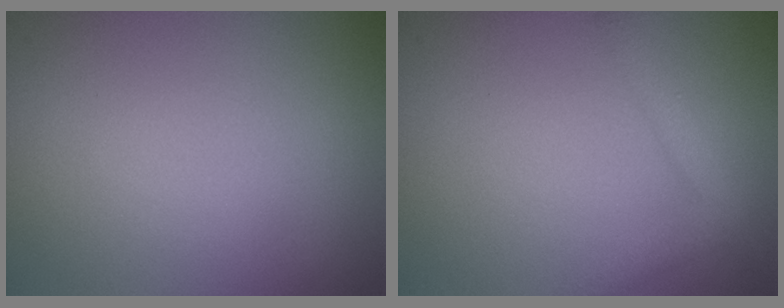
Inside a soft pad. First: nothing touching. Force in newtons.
{"total": 2.3, "press": 2.3, "slide": 0.3}